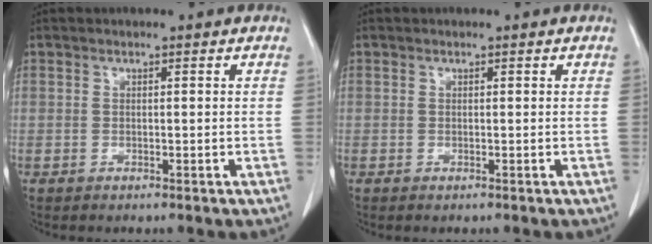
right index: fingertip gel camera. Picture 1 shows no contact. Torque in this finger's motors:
{"motor_torque": [0.06, -0.03, -0.02, 0.01]}